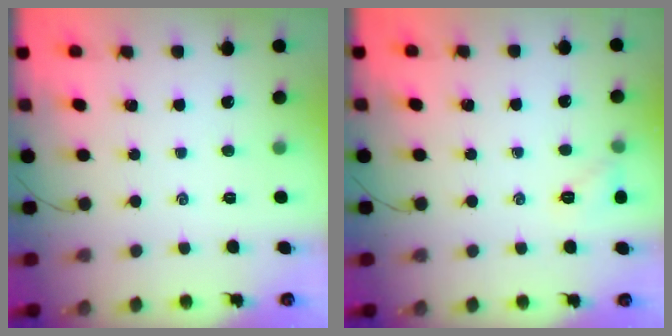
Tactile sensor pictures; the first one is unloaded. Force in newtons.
{"total": 5.5, "press": 5.3, "slide": 1.6}